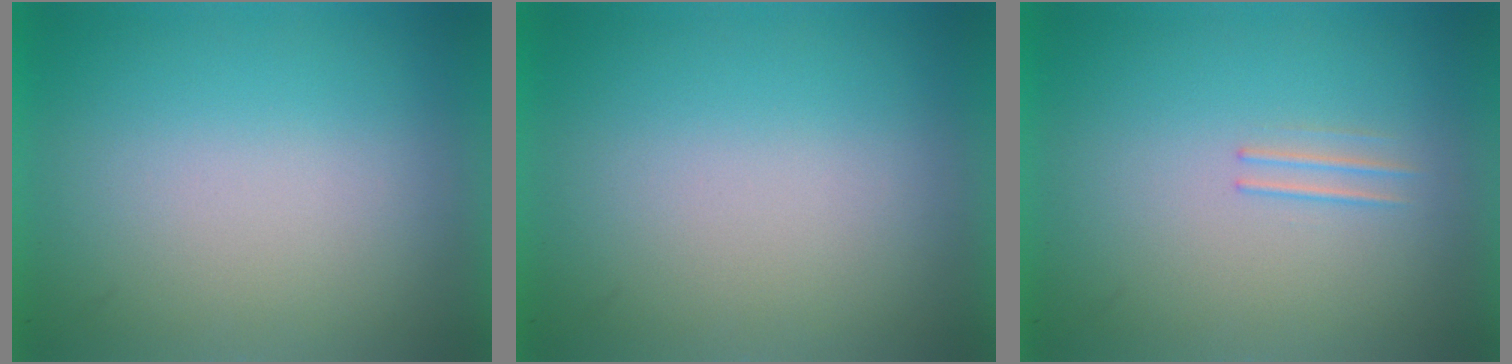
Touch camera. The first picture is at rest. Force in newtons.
{"total": 0.0}
{"total": 1.1}